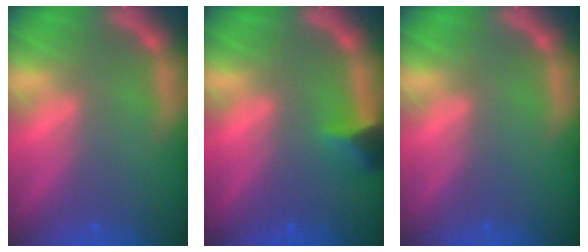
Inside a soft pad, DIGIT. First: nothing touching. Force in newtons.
{"total": 2.4}
{"total": 0.0}